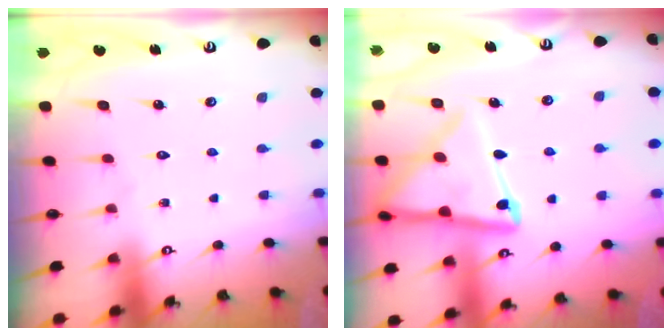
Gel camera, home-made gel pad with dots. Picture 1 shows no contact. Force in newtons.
{"total": 15.0, "press": 14.9, "slide": 1.1}